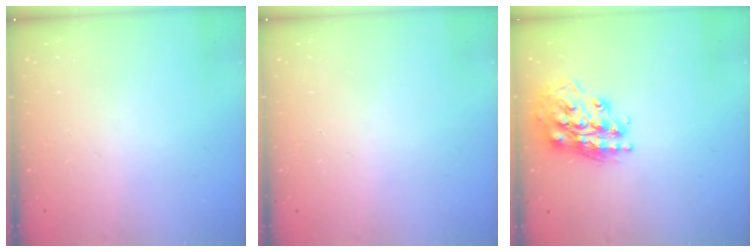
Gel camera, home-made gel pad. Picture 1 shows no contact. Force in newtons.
{"total": 0.0}
{"total": 18.4, "press": 18.3, "slide": 1.7}